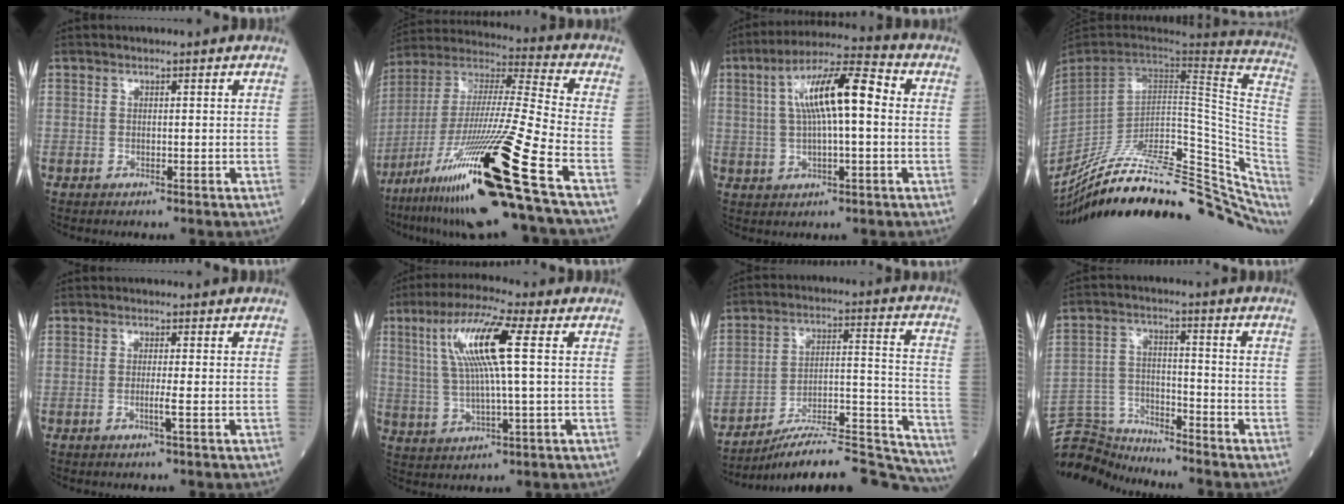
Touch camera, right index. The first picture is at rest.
{"total": 25.8, "force": [-14.0, -0.8, 21.7], "torque": [-0.401, -0.047, -0.257]}
{"total": 11.9, "force": [1.8, 2.3, 11.5], "torque": [-0.209, 0.031, 0.027]}
{"total": 36.5, "force": [-27.9, 9.2, 21.7], "torque": [-0.276, -0.039, -0.399]}
{"total": 1.8, "force": [-0.6, -0.5, 1.6], "torque": [-0.032, -0.003, -0.014]}
{"total": 11.4, "force": [3.1, 0.4, 10.9], "torque": [-0.221, 0.017, 0.056]}
{"total": 23.0, "force": [-21.9, 1.7, 7.0], "torque": [-0.060, 0.035, -0.321]}
{"total": 8.7, "force": [-8.6, 0.5, -1.0], "torque": [0.010, 0.020, -0.164]}